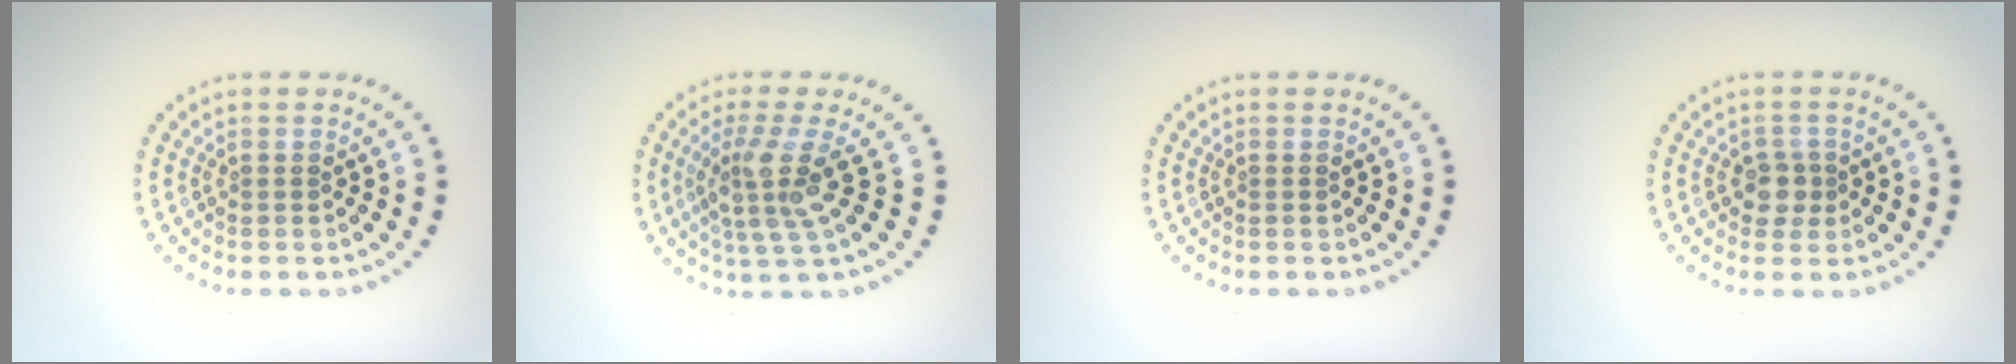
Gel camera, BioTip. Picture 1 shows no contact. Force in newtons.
{"total": 3.9, "press": 3.0, "slide": 2.6}
{"total": 0.0}
{"total": 1.9, "press": 1.6, "slide": 0.9}